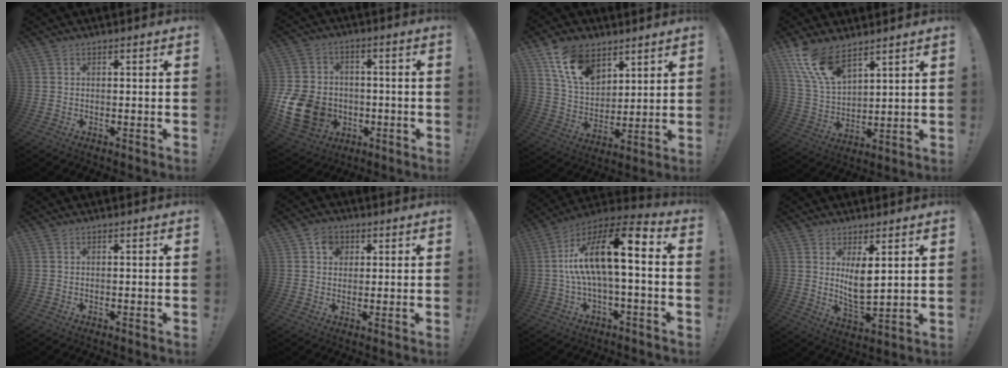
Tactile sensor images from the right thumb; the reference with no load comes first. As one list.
[{"total": 16.5, "force": [-3.8, 13.4, 8.8], "torque": [-0.172, 0.025, -0.057]}, {"total": 14.7, "force": [9.2, 9.1, 7.0], "torque": [-0.130, -0.042, 0.176]}, {"total": 13.9, "force": [10.0, 6.1, 7.6], "torque": [-0.174, -0.050, 0.193]}, {"total": 0.0}, {"total": 5.1, "force": [2.0, 4.4, 1.7], "torque": [-0.021, 0.000, 0.035]}, {"total": 17.3, "force": [1.9, 5.6, 16.2], "torque": [-0.279, -0.006, 0.028]}, {"total": 7.8, "force": [3.0, 3.3, 6.3], "torque": [-0.125, -0.024, 0.057]}]